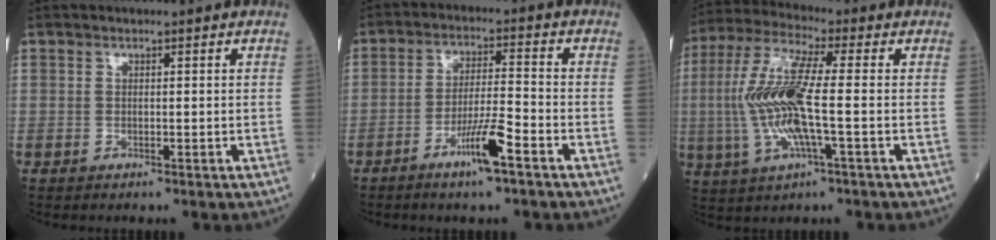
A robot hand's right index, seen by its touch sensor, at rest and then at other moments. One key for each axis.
{"total": 7.2, "fx": -4.2, "fy": 0.1, "fz": 5.9, "tx": -0.112, "ty": -0.003, "tz": -0.074}
{"total": 12.7, "fx": -1.2, "fy": 1.6, "fz": 12.5, "tx": -0.279, "ty": 0.005, "tz": -0.025}